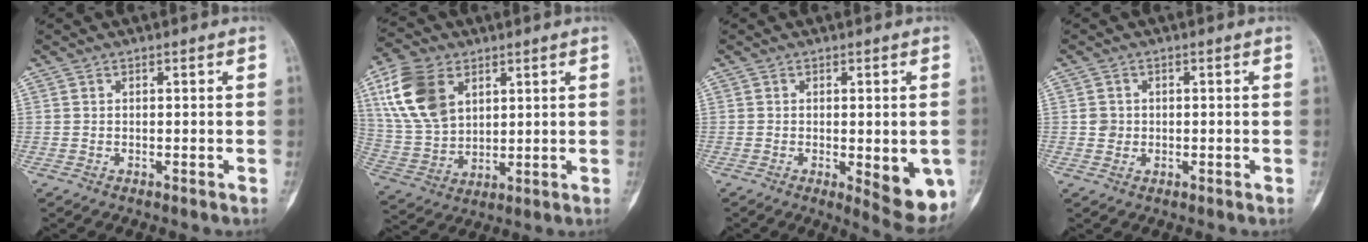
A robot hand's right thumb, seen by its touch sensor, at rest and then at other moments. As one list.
[{"total": 14.6, "force": [6.0, 9.6, 9.2], "torque": [-0.173, -0.012, 0.126]}, {"total": 9.4, "force": [-2.4, 3.2, 8.6], "torque": [-0.091, -0.016, -0.023]}, {"total": 2.0, "force": [0.0, 1.9, 0.6], "torque": [0.000, 0.004, 0.001]}]